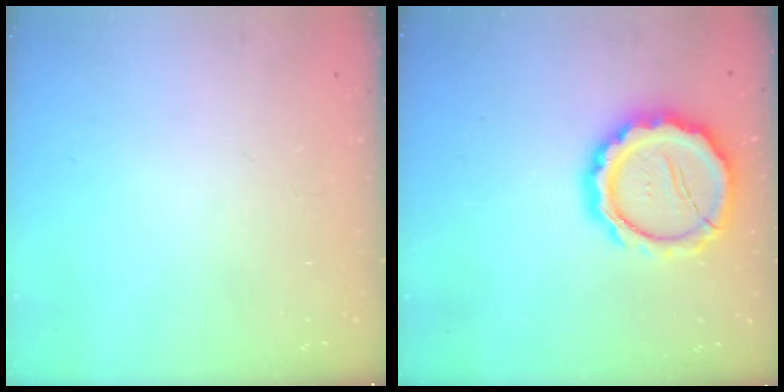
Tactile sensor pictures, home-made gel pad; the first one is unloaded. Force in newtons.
{"total": 14.5, "press": 14.2, "slide": 2.5}